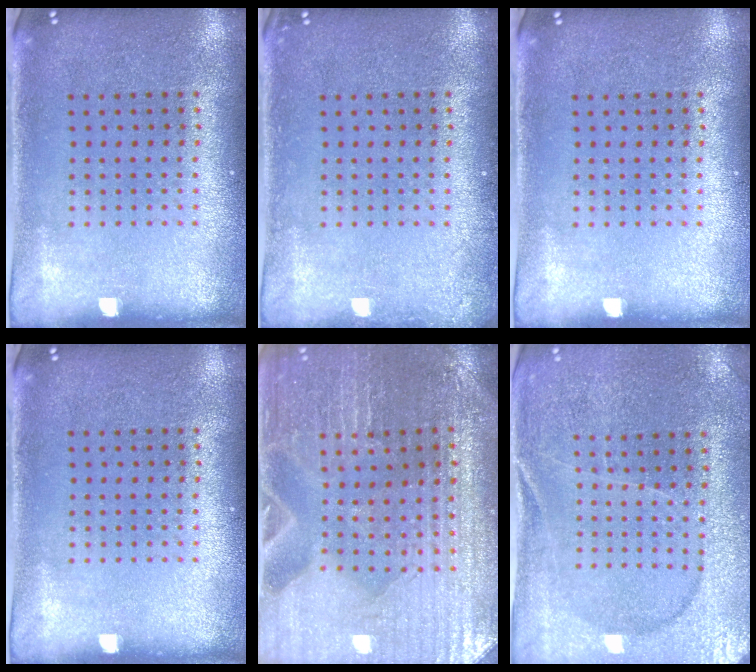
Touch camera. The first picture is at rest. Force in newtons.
{"total": 0.8, "press": 0.8, "slide": 0.1}
{"total": 0.0}
{"total": 0.0}
{"total": 2.2, "press": 2.1, "slide": 0.2}
{"total": 1.5, "press": 1.5, "slide": 0.2}